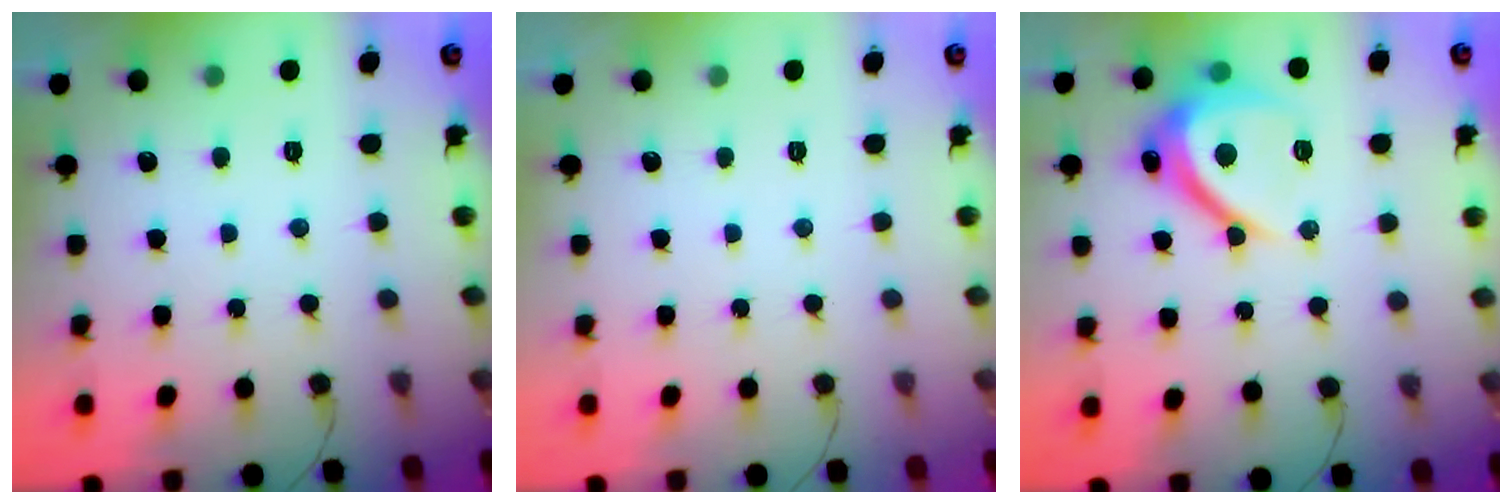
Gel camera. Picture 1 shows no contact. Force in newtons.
{"total": 0.0}
{"total": 11.5, "press": 11.4, "slide": 0.8}